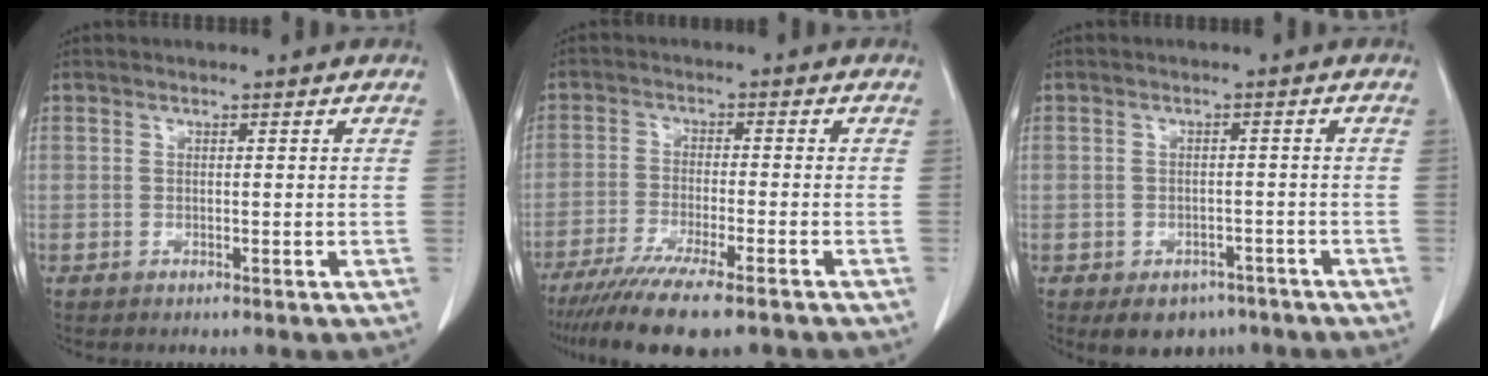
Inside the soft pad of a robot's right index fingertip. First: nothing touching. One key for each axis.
{"total": 13.0, "fx": -10.2, "fy": 1.3, "fz": 7.9, "tx": -0.129, "ty": -0.032, "tz": -0.162}
{"total": 5.7, "fx": -3.9, "fy": 3.9, "fz": 1.8, "tx": -0.014, "ty": 0.009, "tz": -0.046}